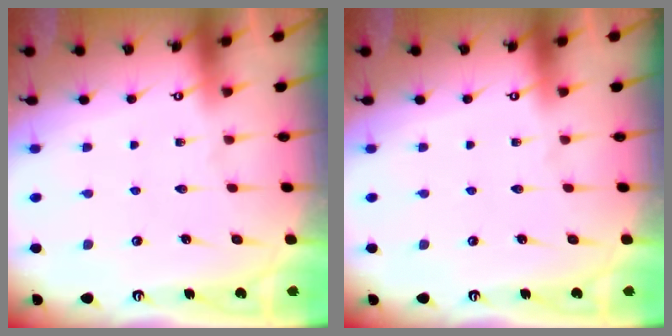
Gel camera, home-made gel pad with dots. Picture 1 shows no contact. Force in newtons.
{"total": 0.0}